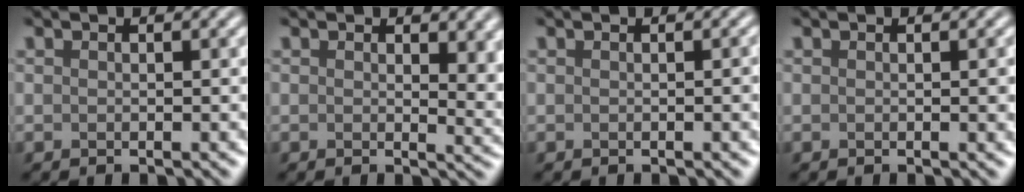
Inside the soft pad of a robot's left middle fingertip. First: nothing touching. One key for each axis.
{"total": 3.7, "fx": 1.4, "fy": 1.7, "fz": 2.9, "tx": -0.029, "ty": -0.007, "tz": 0.022}
{"total": 1.1, "fx": 0.0, "fy": 0.2, "fz": 1.1, "tx": -0.012, "ty": 0.002, "tz": -0.001}
{"total": 0.8, "fx": 0.0, "fy": 0.1, "fz": 0.7, "tx": -0.008, "ty": -0.001, "tz": 0.000}